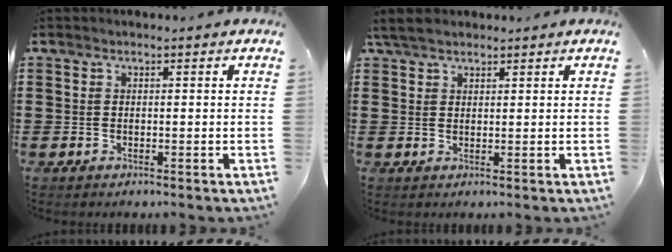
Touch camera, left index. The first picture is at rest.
{"total": 3.2, "force": [2.5, 1.3, 1.6], "torque": [-0.038, 0.005, 0.048]}